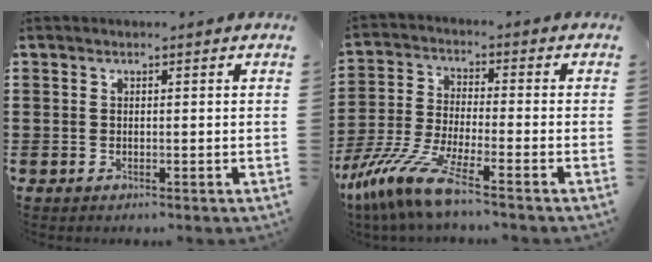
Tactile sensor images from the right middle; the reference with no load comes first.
{"total": 10.2, "force": [-7.8, 0.7, 6.5], "torque": [-0.159, -0.013, -0.159]}